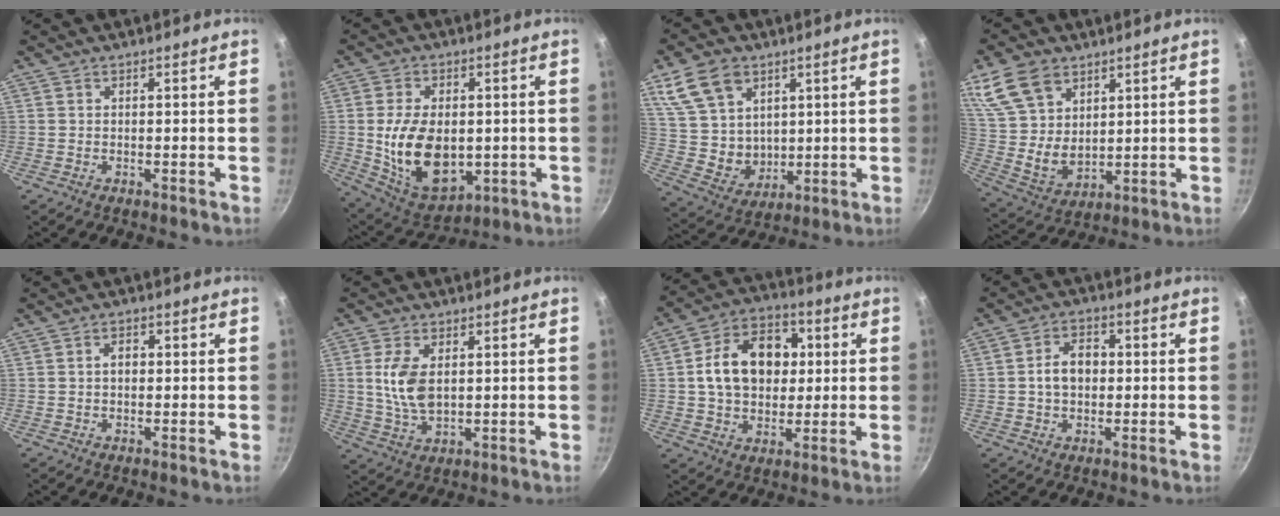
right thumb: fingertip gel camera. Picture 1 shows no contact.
{"total": 16.1, "force": [-0.6, 10.4, 12.3], "torque": [-0.194, -0.015, 0.008]}
{"total": 14.5, "force": [6.6, 10.6, 7.3], "torque": [-0.112, -0.026, 0.144]}
{"total": 15.3, "force": [8.2, 9.8, 8.4], "torque": [-0.151, -0.031, 0.177]}
{"total": 2.2, "force": [0.0, 1.5, 1.6], "torque": [-0.017, 0.008, -0.001]}
{"total": 8.2, "force": [1.2, 4.6, 6.7], "torque": [-0.132, -0.009, 0.028]}
{"total": 16.5, "force": [2.4, 12.1, 10.9], "torque": [-0.142, 0.020, 0.029]}
{"total": 6.6, "force": [0.1, 4.7, 4.7], "torque": [-0.056, 0.016, -0.004]}